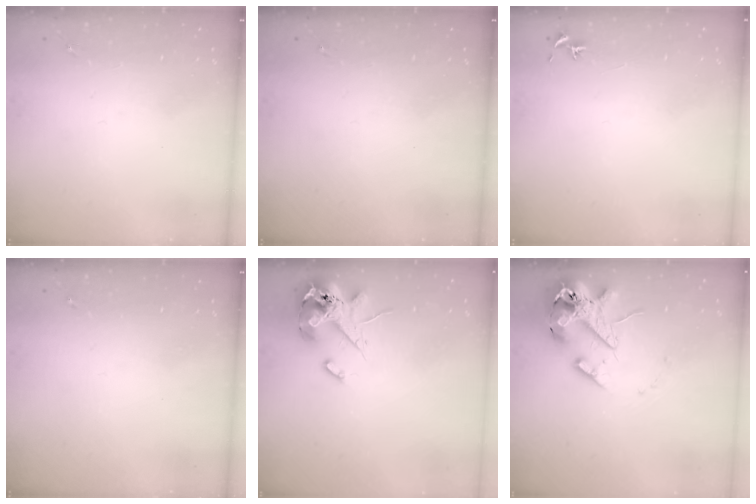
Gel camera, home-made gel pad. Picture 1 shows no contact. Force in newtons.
{"total": 0.0}
{"total": 0.8, "press": 0.7, "slide": 0.3}
{"total": 0.0}
{"total": 14.2, "press": 14.0, "slide": 2.4}
{"total": 15.6, "press": 15.4, "slide": 2.4}